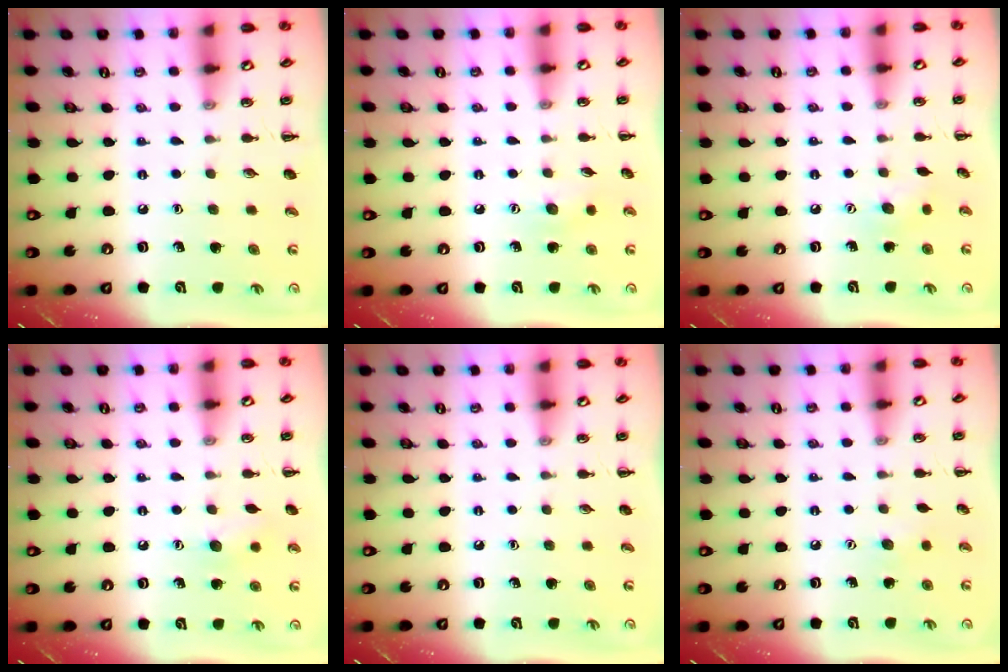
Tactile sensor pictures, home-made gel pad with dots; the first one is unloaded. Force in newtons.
{"total": 6.0, "press": 5.8, "slide": 1.4}
{"total": 6.7, "press": 6.5, "slide": 1.7}
{"total": 6.9, "press": 6.7, "slide": 1.7}
{"total": 0.0}
{"total": 3.0, "press": 2.9, "slide": 0.6}